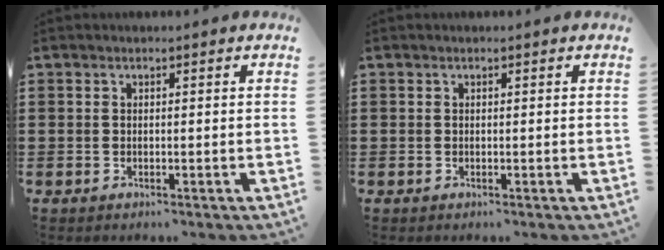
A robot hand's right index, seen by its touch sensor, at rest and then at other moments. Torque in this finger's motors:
{"motor_torque": [0.15, 0.13, 0.00, 0.00]}